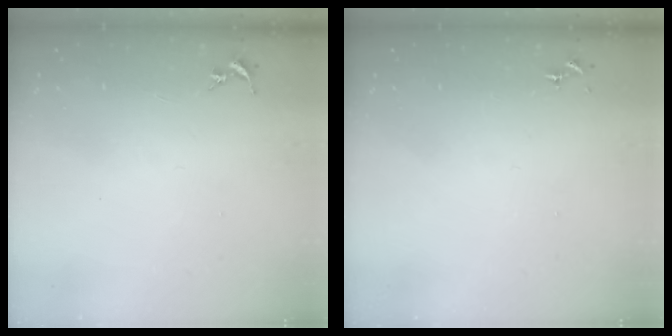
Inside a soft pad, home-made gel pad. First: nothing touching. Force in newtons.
{"total": 0.0}